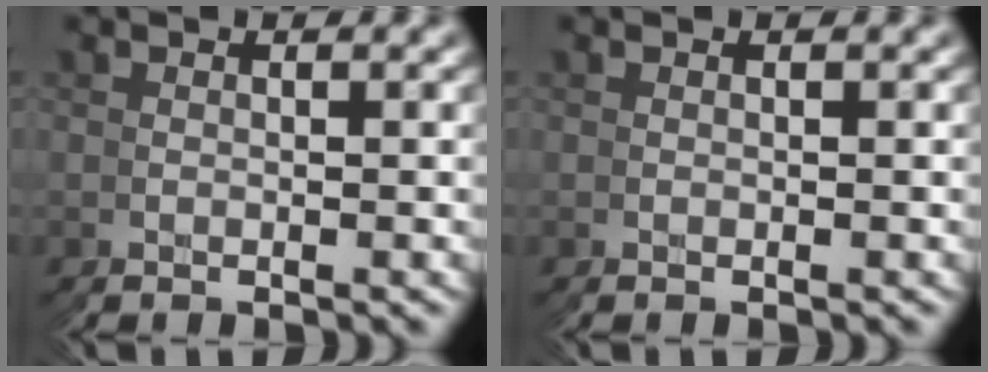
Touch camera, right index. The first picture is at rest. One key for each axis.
{"total": 0.0}